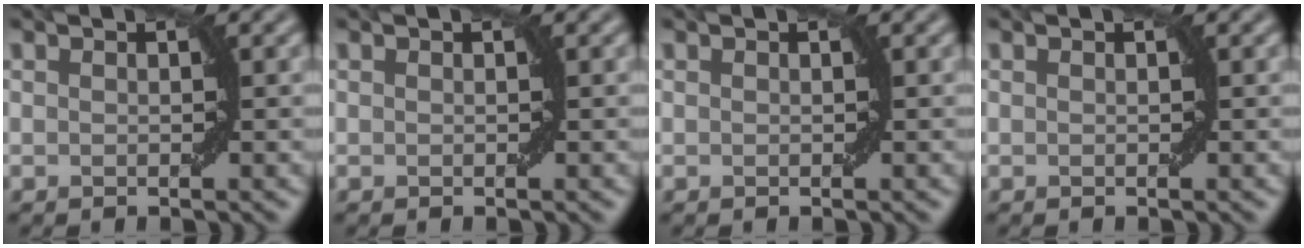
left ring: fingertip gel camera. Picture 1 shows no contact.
{"total": 0.0}
{"total": 0.0}
{"total": 0.0}